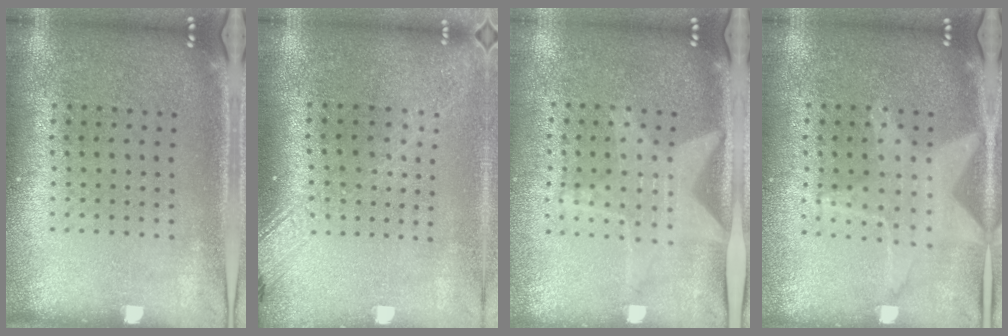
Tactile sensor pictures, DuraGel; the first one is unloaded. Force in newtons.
{"total": 2.0, "press": 1.5, "slide": 1.3}
{"total": 1.8, "press": 1.5, "slide": 1.0}
{"total": 1.2, "press": 1.2, "slide": 0.2}